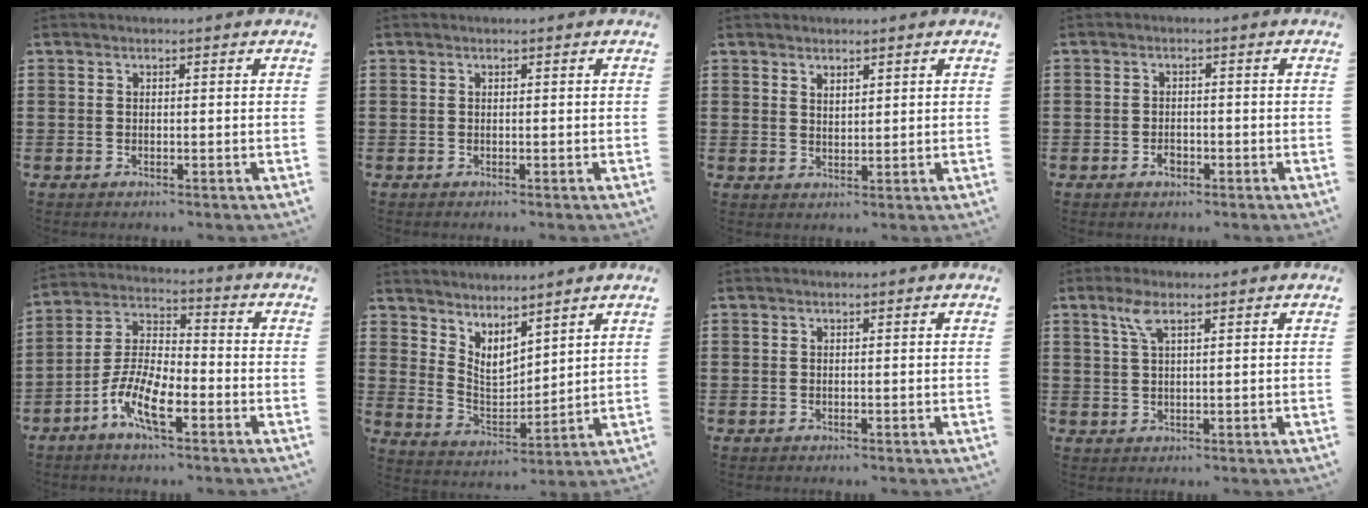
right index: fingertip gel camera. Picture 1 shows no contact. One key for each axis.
{"total": 0.0}
{"total": 1.6, "fx": 1.5, "fy": 0.5, "fz": 0.1, "tx": -0.004, "ty": 0.002, "tz": 0.029}
{"total": 1.5, "fx": -0.9, "fy": 1.0, "fz": 0.6, "tx": -0.014, "ty": -0.001, "tz": -0.018}
{"total": 8.5, "fx": -4.8, "fy": 2.9, "fz": 6.4, "tx": -0.159, "ty": -0.006, "tz": -0.099}
{"total": 4.1, "fx": 3.7, "fy": 1.5, "fz": 0.9, "tx": -0.037, "ty": -0.023, "tz": 0.069}
{"total": 0.0}
{"total": 3.5, "fx": 1.9, "fy": 1.0, "fz": 2.8, "tx": -0.061, "ty": 0.006, "tz": 0.032}